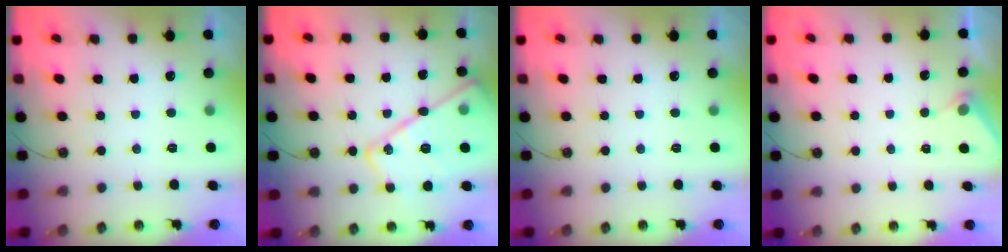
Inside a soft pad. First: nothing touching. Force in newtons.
{"total": 20.2, "press": 20.2, "slide": 1.6}
{"total": 0.0}
{"total": 3.0, "press": 2.9, "slide": 0.4}